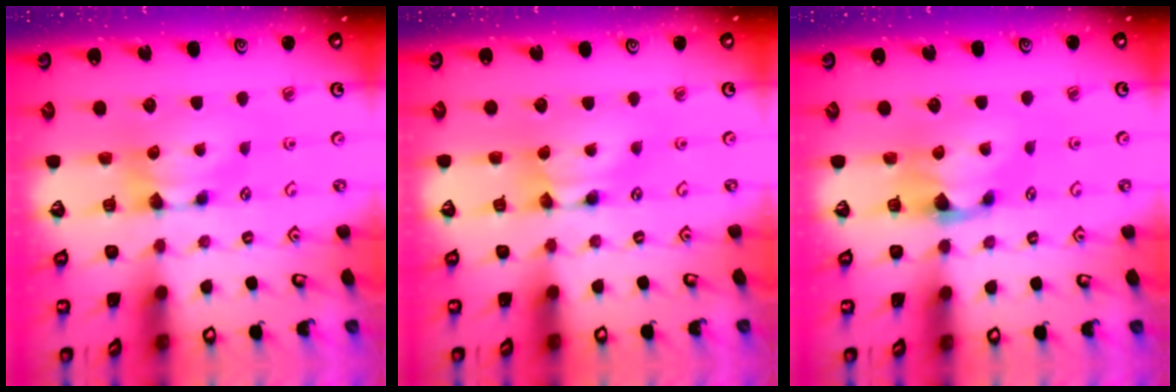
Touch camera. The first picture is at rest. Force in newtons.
{"total": 1.6, "press": 1.6, "slide": 0.2}
{"total": 0.7, "press": 0.4, "slide": 0.6}